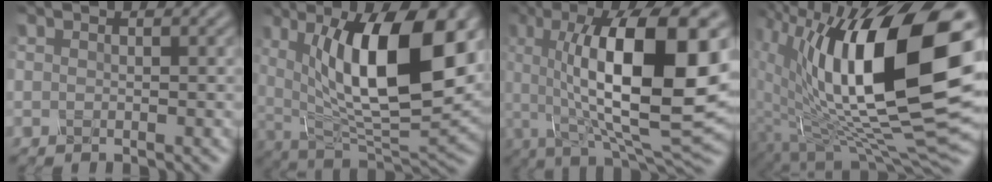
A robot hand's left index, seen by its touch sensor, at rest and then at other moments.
{"total": 14.4, "force": [4.0, 5.5, 12.7], "torque": [-0.197, -0.003, 0.064]}
{"total": 14.7, "force": [1.1, 4.7, 13.8], "torque": [-0.198, -0.006, 0.010]}
{"total": 17.4, "force": [2.9, 7.2, 15.5], "torque": [-0.256, -0.001, 0.044]}